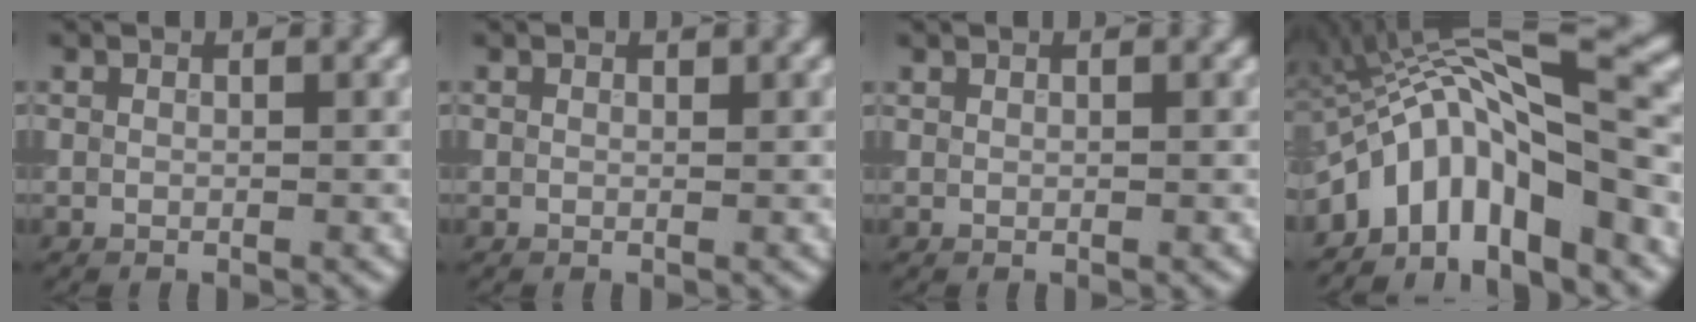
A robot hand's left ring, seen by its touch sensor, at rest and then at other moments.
{"total": 0.0}
{"total": 0.0}
{"total": 11.0, "force": [-3.4, 3.8, 9.7], "torque": [-0.160, 0.023, -0.067]}